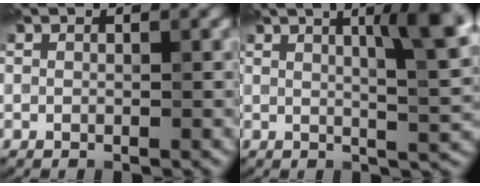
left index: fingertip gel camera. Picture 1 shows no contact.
{"total": 7.9, "force": [2.6, 1.9, 7.2], "torque": [-0.071, 0.013, 0.036]}